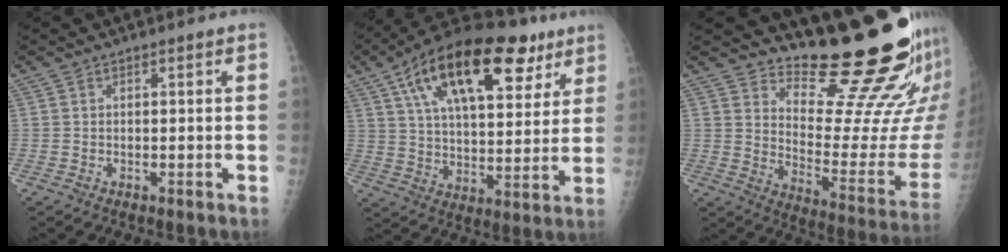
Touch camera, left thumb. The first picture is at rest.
{"total": 25.0, "force": [12.8, 11.5, 18.2], "torque": [-0.266, -0.006, 0.207]}
{"total": 19.7, "force": [17.1, 2.8, 9.5], "torque": [-0.102, -0.181, 0.243]}